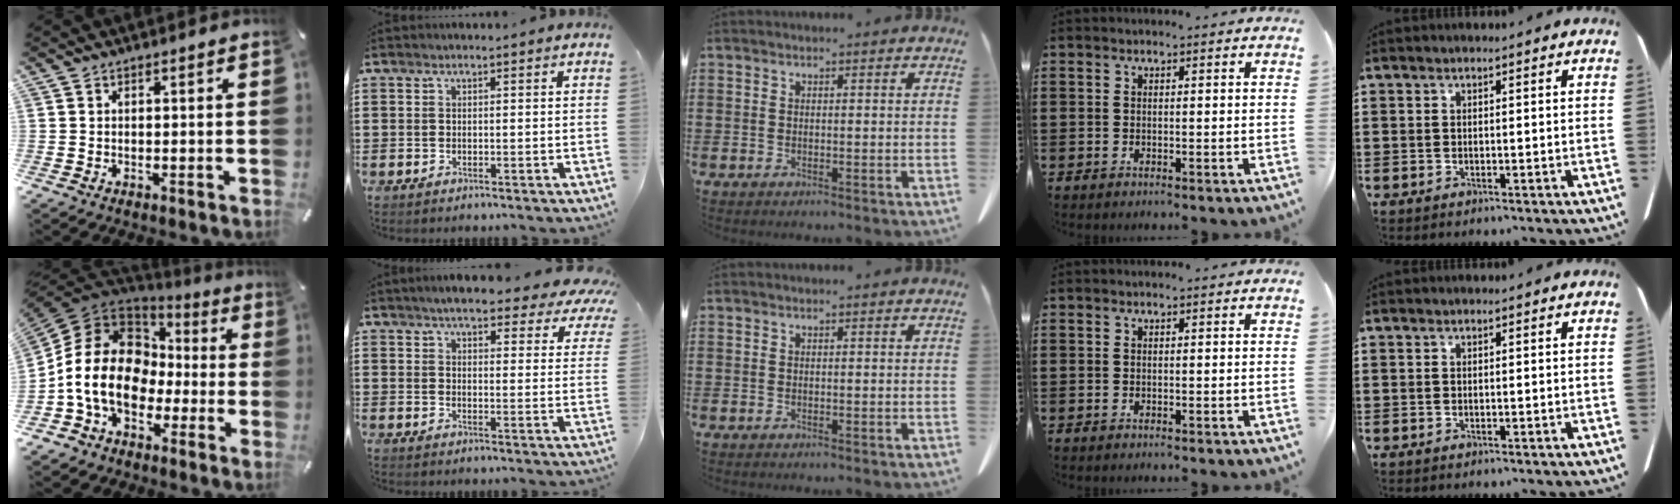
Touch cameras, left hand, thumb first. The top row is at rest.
{"thumb": {"total": 17.3, "force": [-3.4, 13.6, 10.2], "torque": [-0.229, 0.016, -0.063]}, "index": {"total": 5.9, "force": [5.2, 0.6, 2.6], "torque": [-0.062, -0.022, 0.090]}}